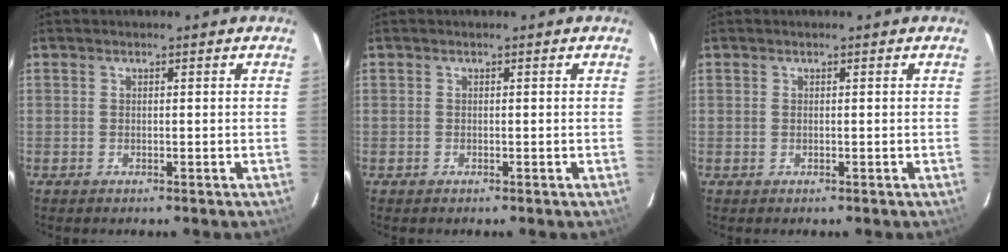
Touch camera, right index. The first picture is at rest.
{"total": 0.0}
{"total": 0.0}